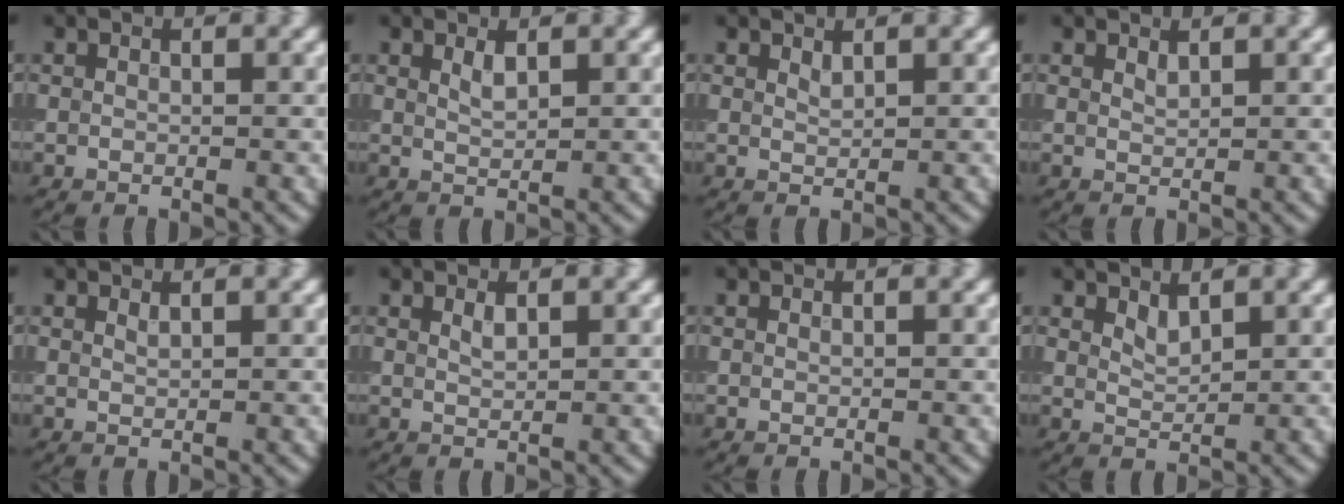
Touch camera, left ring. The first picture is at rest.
{"total": 1.2, "force": [0.8, 0.4, 0.8], "torque": [-0.018, -0.002, 0.015]}
{"total": 0.7, "force": [0.6, 0.1, 0.3], "torque": [-0.004, -0.002, 0.014]}
{"total": 0.6, "force": [0.6, 0.1, 0.3], "torque": [-0.004, -0.002, 0.013]}
{"total": 0.5, "force": [0.4, 0.1, 0.2], "torque": [-0.002, -0.002, 0.010]}
{"total": 0.9, "force": [0.6, 0.3, 0.6], "torque": [-0.012, -0.001, 0.012]}
{"total": 0.0}
{"total": 1.3, "force": [1.0, 0.4, 0.7], "torque": [-0.016, -0.005, 0.021]}